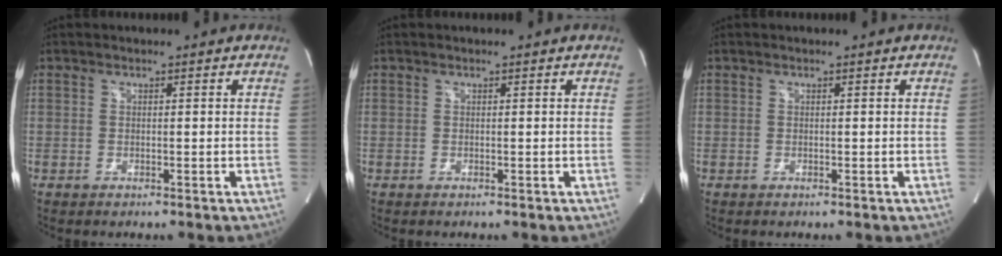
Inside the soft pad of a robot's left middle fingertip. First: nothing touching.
{"total": 0.0}
{"total": 0.0}